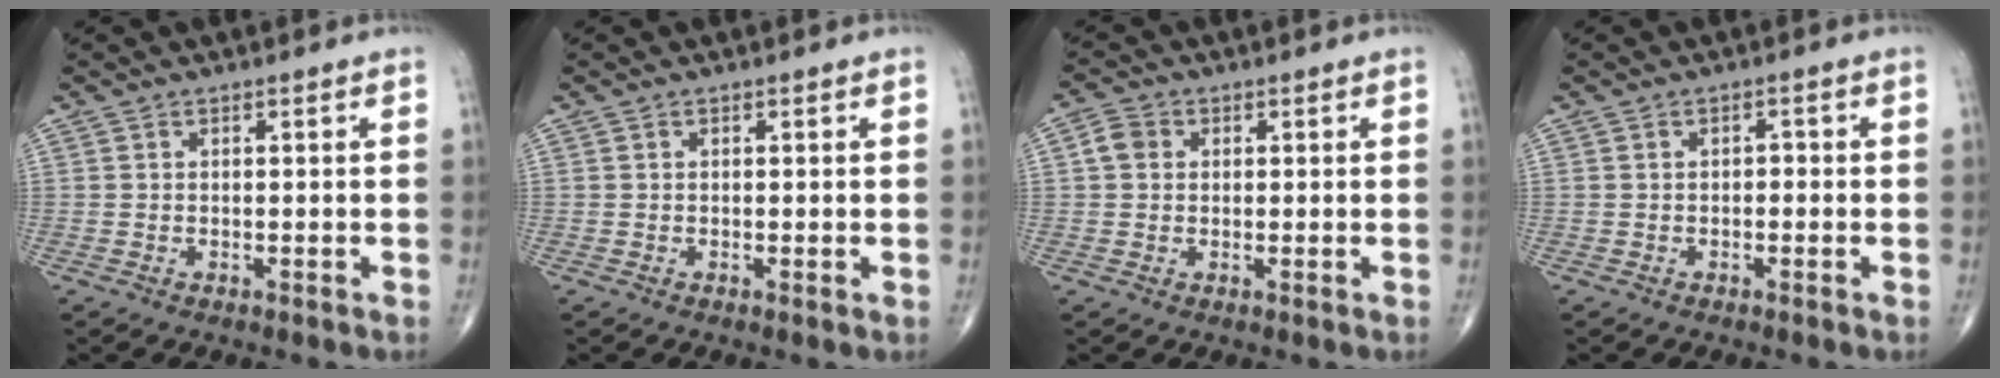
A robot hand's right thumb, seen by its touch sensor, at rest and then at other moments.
{"total": 0.0}
{"total": 3.3, "force": [0.5, 2.8, 1.6], "torque": [-0.023, 0.008, 0.004]}
{"total": 1.1, "force": [-0.2, 0.8, 0.8], "torque": [-0.005, 0.003, -0.007]}